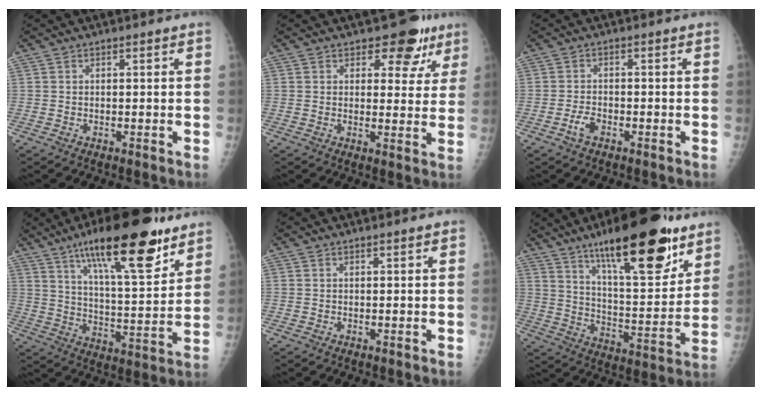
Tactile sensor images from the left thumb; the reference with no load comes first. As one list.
[{"total": 7.7, "force": [5.0, 4.6, 3.5], "torque": [-0.003, -0.023, 0.056]}, {"total": 2.6, "force": [-1.5, 1.3, 1.6], "torque": [-0.034, 0.009, -0.029]}, {"total": 22.3, "force": [13.8, 6.0, 16.5], "torque": [-0.236, -0.056, 0.223]}, {"total": 0.8, "force": [0.6, 0.0, 0.5], "torque": [-0.008, 0.000, 0.009]}, {"total": 24.5, "force": [15.4, 7.1, 17.7], "torque": [-0.241, -0.068, 0.246]}]